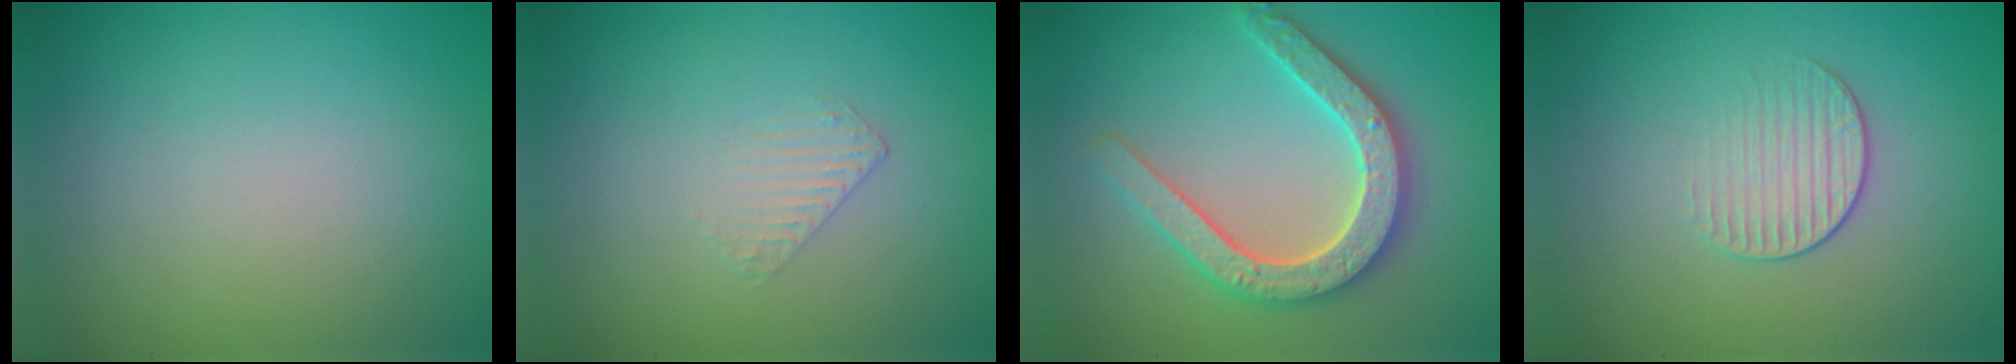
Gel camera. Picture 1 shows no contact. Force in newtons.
{"total": 0.9, "press": 0.2, "slide": 0.9}
{"total": 5.2, "press": 5.1, "slide": 1.0}
{"total": 1.7, "press": 1.1, "slide": 1.3}